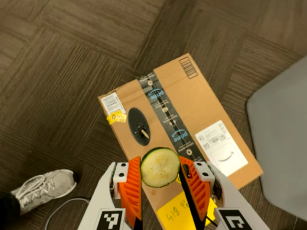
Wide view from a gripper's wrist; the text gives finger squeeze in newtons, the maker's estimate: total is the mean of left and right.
{"total": 6.6, "left": 7.0, "right": 6.2}